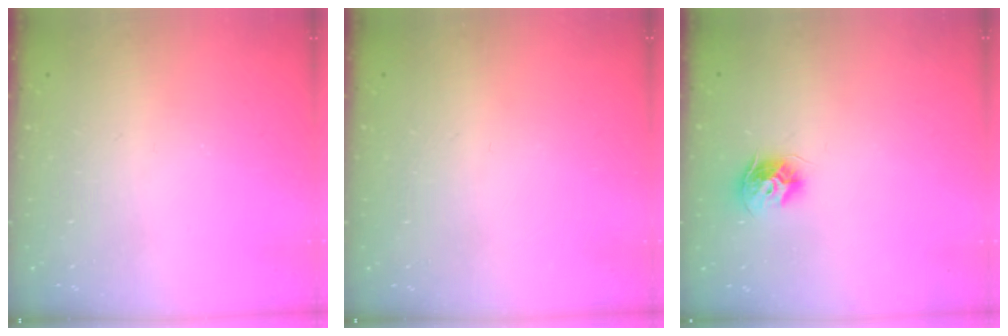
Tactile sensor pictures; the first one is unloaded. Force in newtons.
{"total": 0.9, "press": 0.9, "slide": 0.1}
{"total": 8.5, "press": 8.5, "slide": 0.4}